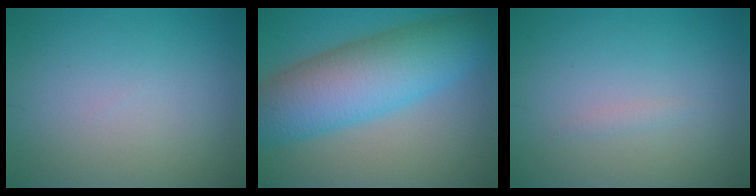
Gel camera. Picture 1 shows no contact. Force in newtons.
{"total": 10.1, "press": 10.1, "slide": 0.1}
{"total": 0.5, "press": 0.5, "slide": 0.1}